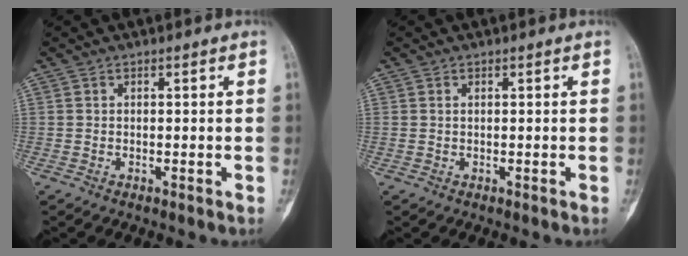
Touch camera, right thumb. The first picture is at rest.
{"total": 0.5, "force": [0.2, 0.3, 0.4], "torque": [-0.011, 0.007, 0.006]}